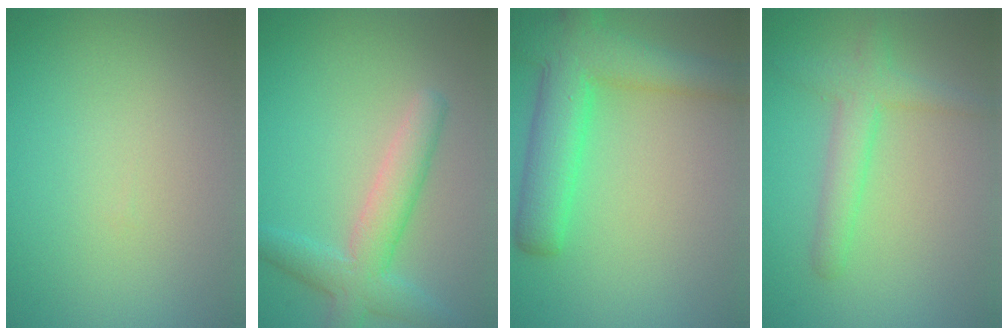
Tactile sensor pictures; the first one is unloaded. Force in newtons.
{"total": 4.5, "press": 4.4, "slide": 0.2}
{"total": 7.6, "press": 7.6, "slide": 0.4}
{"total": 3.1, "press": 3.1, "slide": 0.1}